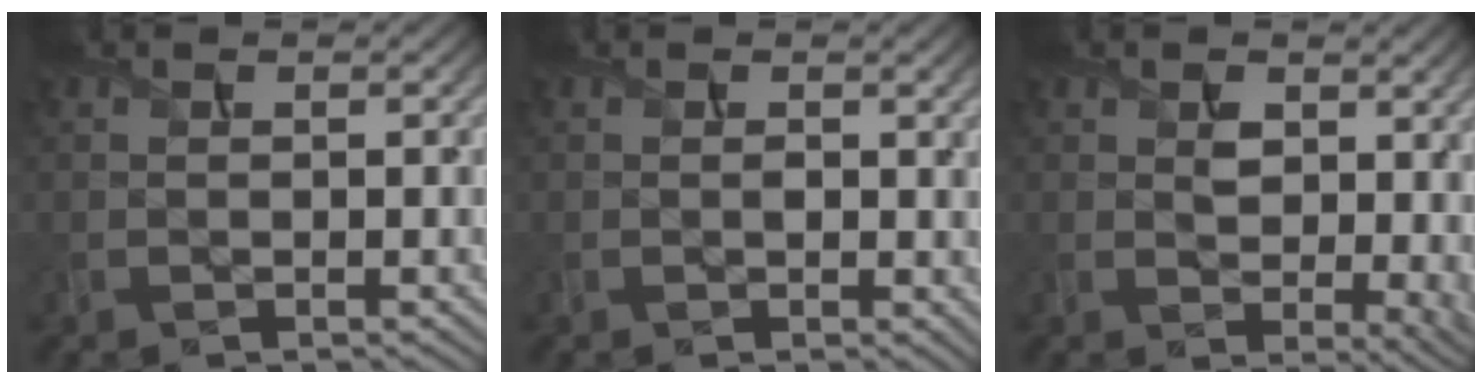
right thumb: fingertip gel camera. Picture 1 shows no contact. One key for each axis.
{"total": 1.6, "fx": 0.2, "fy": 0.7, "fz": 1.4, "tx": -0.021, "ty": -0.006, "tz": 0.007}
{"total": 5.4, "fx": 1.2, "fy": 3.3, "fz": 4.2, "tx": -0.064, "ty": -0.006, "tz": 0.025}